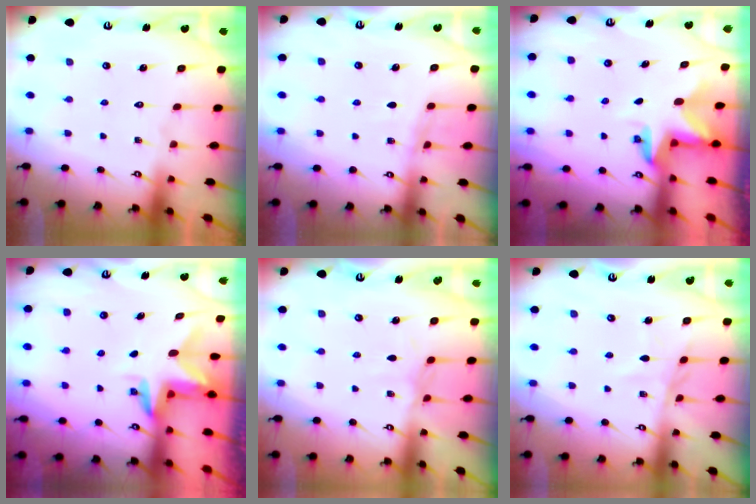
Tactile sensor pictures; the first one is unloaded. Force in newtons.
{"total": 5.7, "press": 5.7, "slide": 0.4}
{"total": 2.8, "press": 2.8, "slide": 0.1}
{"total": 2.9, "press": 2.9, "slide": 0.3}
{"total": 1.7, "press": 1.6, "slide": 0.4}
{"total": 5.6, "press": 5.5, "slide": 0.6}